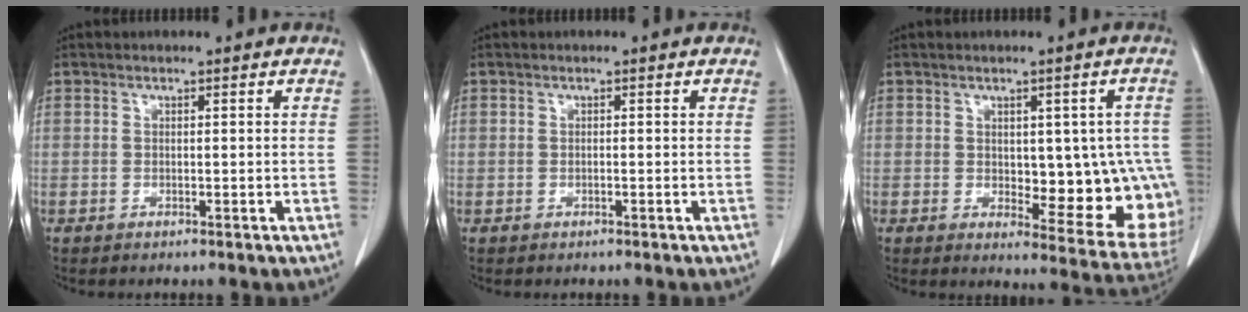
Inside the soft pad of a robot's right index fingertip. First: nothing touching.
{"total": 0.0}
{"total": 13.3, "force": [-0.7, 5.8, 12.0], "torque": [-0.113, 0.002, 0.008]}